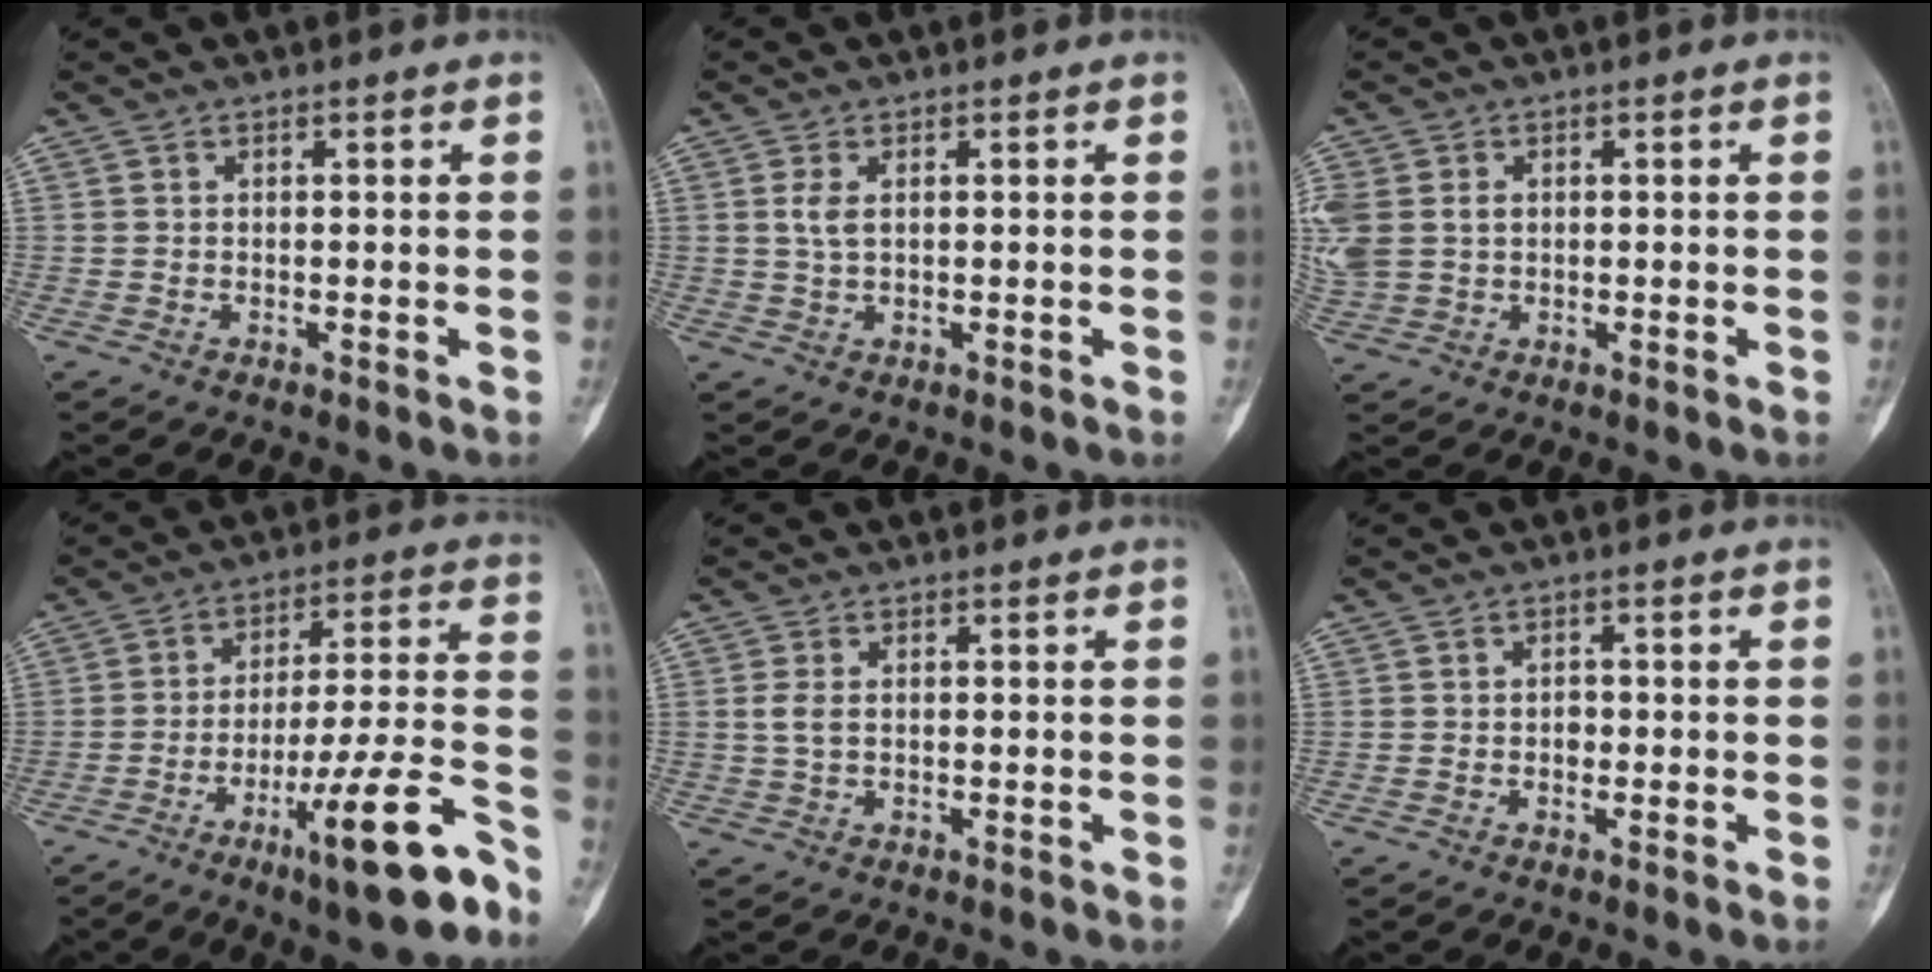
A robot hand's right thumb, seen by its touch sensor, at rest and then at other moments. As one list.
[{"total": 2.3, "force": [0.5, 1.1, 2.0], "torque": [-0.044, 0.001, 0.011]}, {"total": 9.8, "force": [1.0, 7.9, 5.7], "torque": [-0.170, 0.015, 0.031]}, {"total": 17.2, "force": [-10.1, 2.2, 13.7], "torque": [-0.222, 0.061, -0.156]}, {"total": 2.2, "force": [0.0, 1.3, 1.7], "torque": [-0.039, 0.002, -0.001]}, {"total": 1.2, "force": [-0.3, 1.0, 0.7], "torque": [0.000, 0.006, -0.008]}]